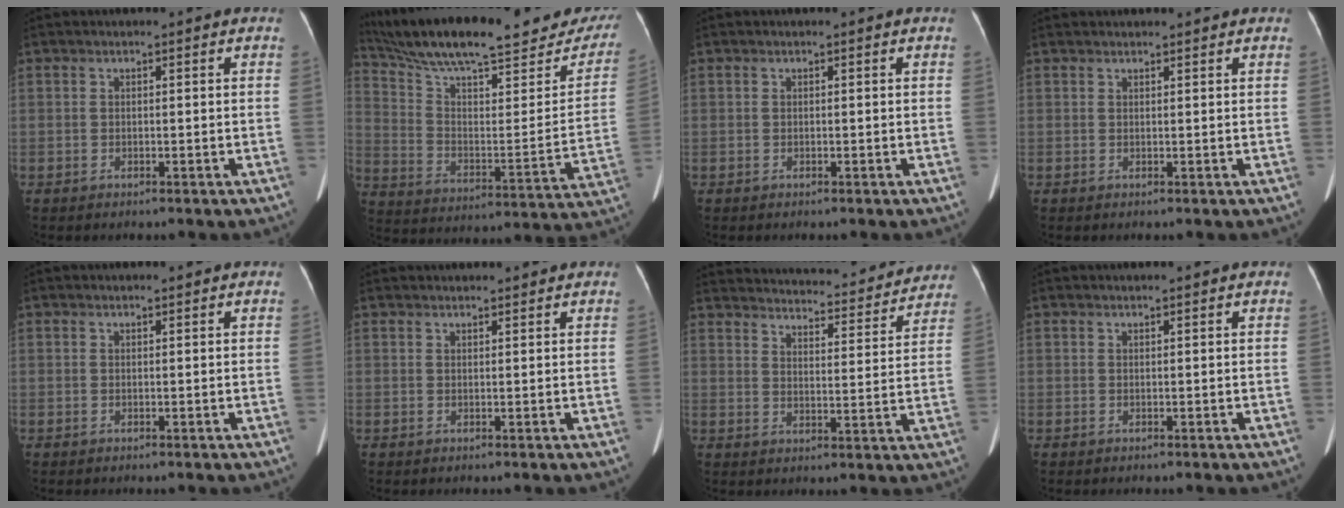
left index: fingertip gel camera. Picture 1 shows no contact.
{"total": 29.7, "force": [25.0, 6.2, 14.7], "torque": [-0.237, -0.048, 0.344]}
{"total": 0.0}
{"total": 4.0, "force": [3.7, 0.5, 1.2], "torque": [-0.011, 0.016, 0.044]}
{"total": 1.1, "force": [1.0, 0.1, 0.4], "torque": [-0.007, -0.001, 0.014]}
{"total": 5.6, "force": [5.4, 0.8, 1.5], "torque": [-0.012, 0.016, 0.061]}
{"total": 24.6, "force": [22.9, 4.9, 7.7], "torque": [-0.119, -0.029, 0.284]}
{"total": 1.9, "force": [1.8, 0.0, 0.8], "torque": [-0.011, 0.005, 0.020]}